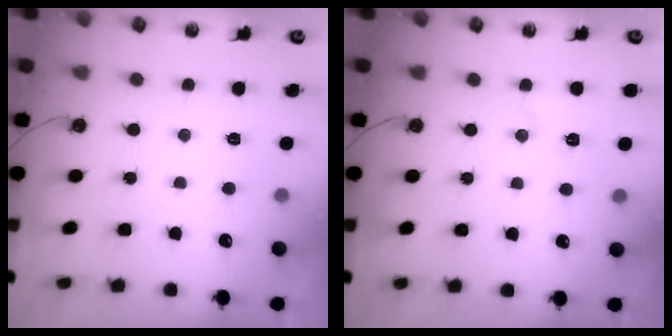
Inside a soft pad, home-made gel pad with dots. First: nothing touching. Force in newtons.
{"total": 6.1, "press": 5.6, "slide": 2.5}